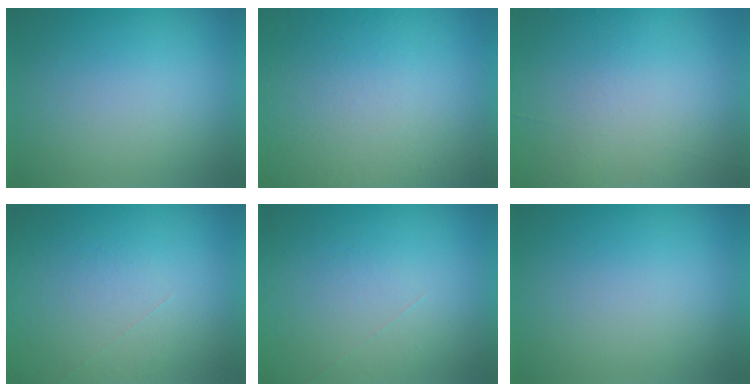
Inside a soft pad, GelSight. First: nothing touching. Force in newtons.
{"total": 7.1}
{"total": 4.5}
{"total": 1.1}
{"total": 1.2}
{"total": 0.0}